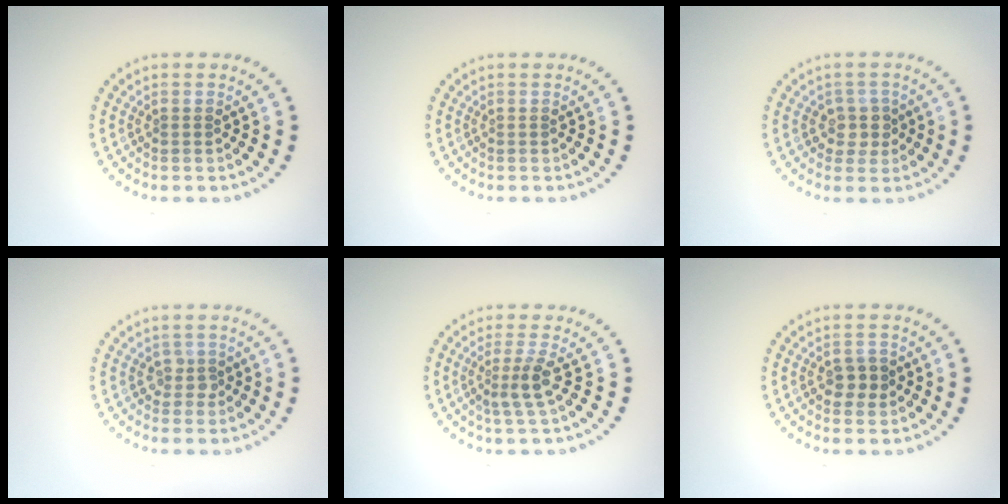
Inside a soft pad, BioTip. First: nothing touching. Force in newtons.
{"total": 0.0}
{"total": 2.0, "press": 1.7, "slide": 1.2}
{"total": 1.2, "press": 1.1, "slide": 0.6}
{"total": 2.3, "press": 1.7, "slide": 1.5}
{"total": 2.2, "press": 2.2, "slide": 0.2}